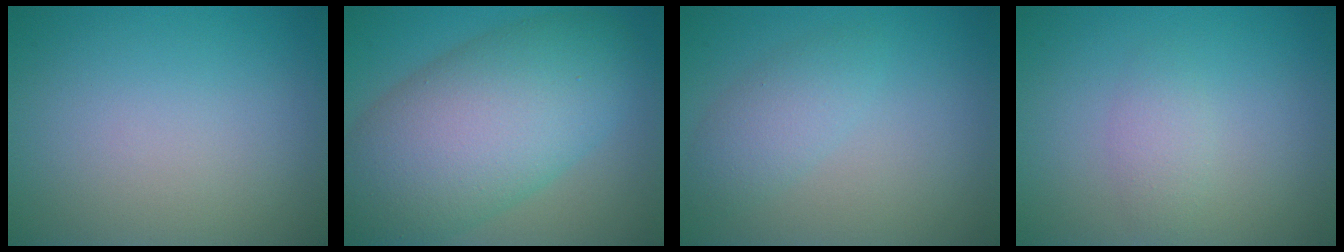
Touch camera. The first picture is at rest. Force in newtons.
{"total": 11.9, "press": 11.8, "slide": 0.4}
{"total": 1.7, "press": 1.7, "slide": 0.0}
{"total": 1.5, "press": 1.5, "slide": 0.0}